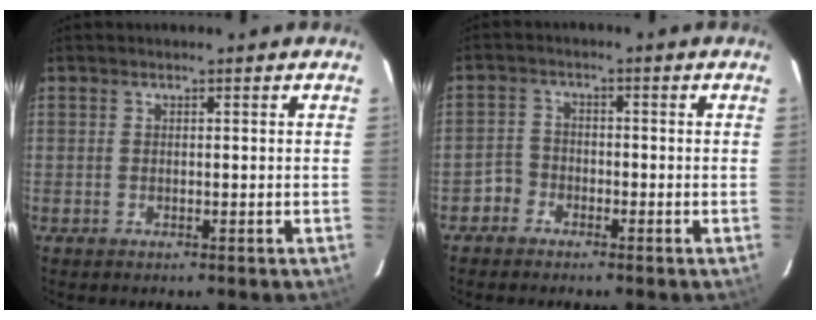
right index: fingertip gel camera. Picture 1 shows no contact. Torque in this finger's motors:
{"motor_torque": [-0.22, -0.17, -0.14, -0.11]}